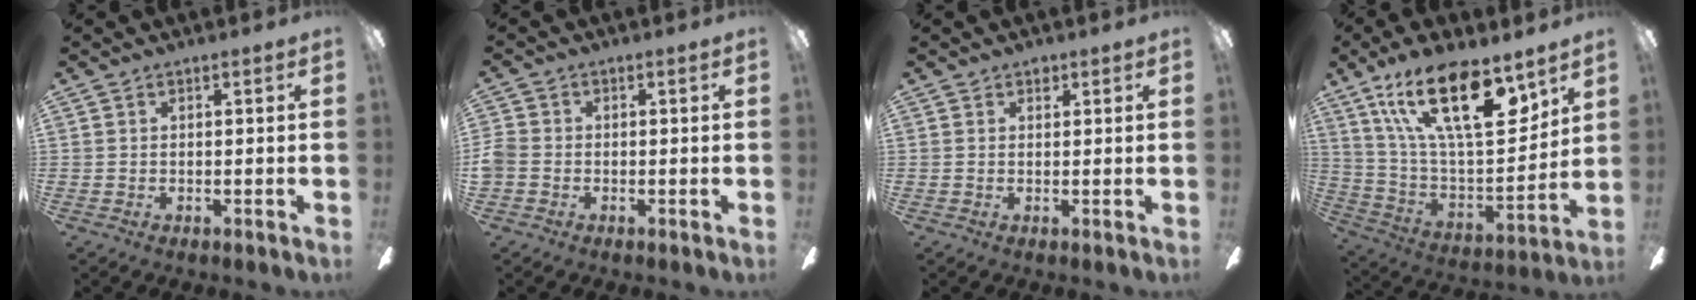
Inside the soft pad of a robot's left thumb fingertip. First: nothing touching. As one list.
[{"total": 3.1, "force": [-1.1, 2.5, 1.5], "torque": [-0.030, 0.009, -0.021]}, {"total": 1.5, "force": [1.0, 1.0, 0.6], "torque": [-0.004, 0.000, 0.015]}, {"total": 24.2, "force": [14.0, 8.7, 17.7], "torque": [-0.315, -0.080, 0.235]}]